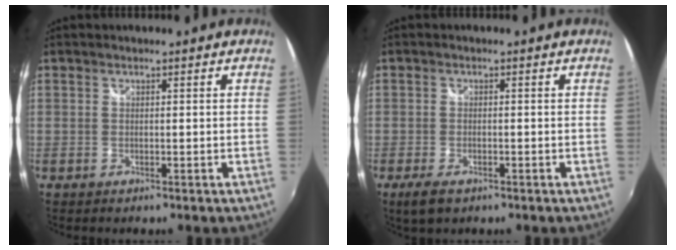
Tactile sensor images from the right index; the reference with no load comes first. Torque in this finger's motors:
{"motor_torque": [0.47, 0.42, 0.09, 0.01]}